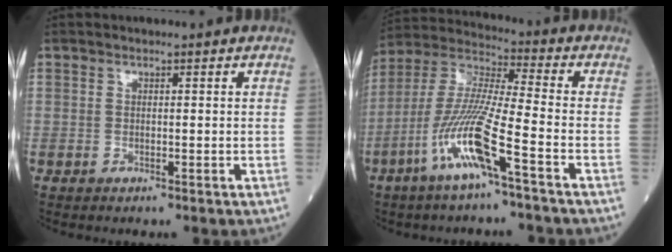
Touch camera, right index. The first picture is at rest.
{"total": 12.7, "force": [-5.9, 0.0, 11.3], "torque": [-0.242, -0.006, -0.121]}